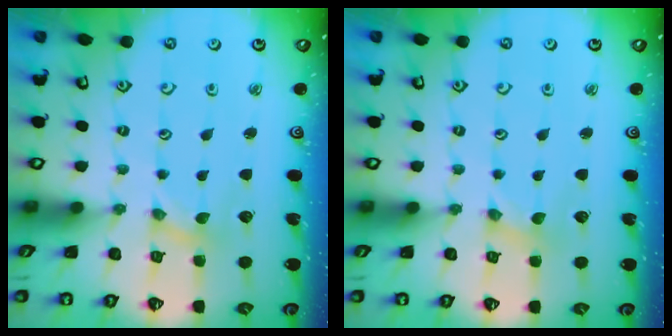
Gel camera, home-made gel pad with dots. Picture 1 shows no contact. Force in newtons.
{"total": 0.0}